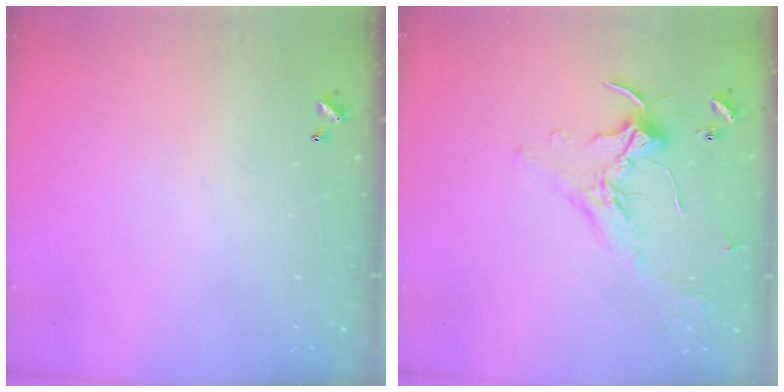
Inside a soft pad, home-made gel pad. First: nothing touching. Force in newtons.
{"total": 1.7, "press": 1.6, "slide": 0.2}